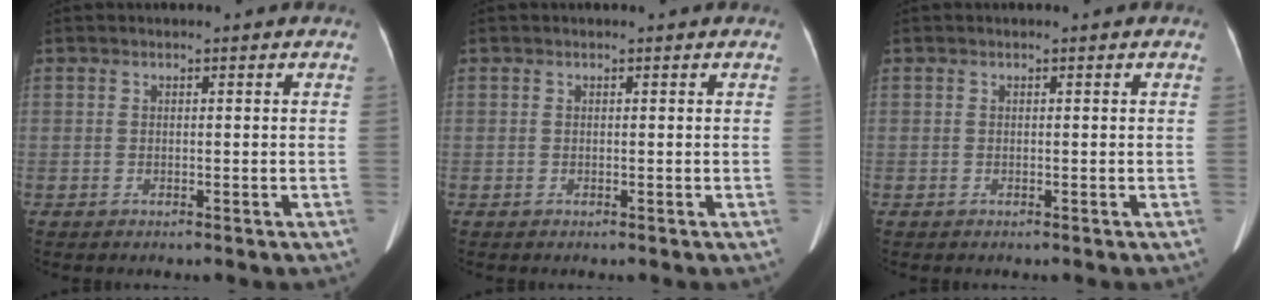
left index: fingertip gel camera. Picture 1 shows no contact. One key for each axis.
{"total": 0.0}
{"total": 0.0}